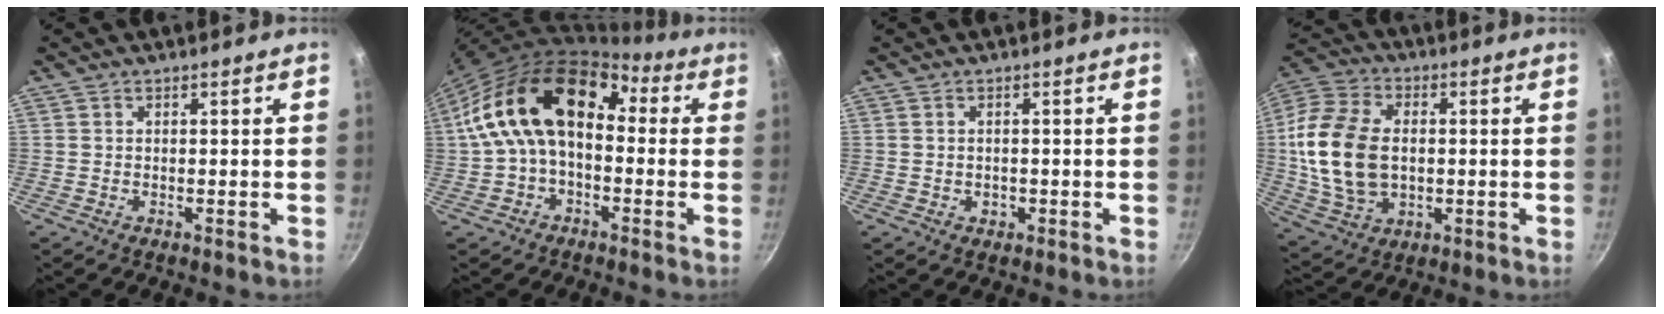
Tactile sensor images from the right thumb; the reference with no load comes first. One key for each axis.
{"total": 18.2, "fx": 1.3, "fy": 11.8, "fz": 13.8, "tx": -0.216, "ty": 0.050, "tz": 0.007}
{"total": 1.5, "fx": -0.3, "fy": 1.2, "fz": 0.8, "tx": -0.009, "ty": 0.002, "tz": -0.003}
{"total": 17.9, "fx": 0.3, "fy": 12.2, "fz": 13.1, "tx": -0.246, "ty": 0.009, "tz": 0.006}